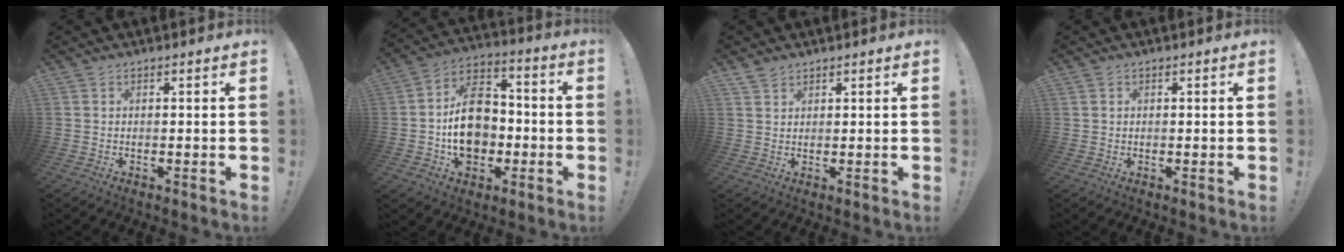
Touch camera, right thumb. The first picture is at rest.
{"total": 16.7, "force": [-2.1, 12.7, 10.6], "torque": [-0.165, 0.018, -0.034]}
{"total": 2.3, "force": [2.0, 1.0, 0.7], "torque": [-0.013, -0.010, 0.038]}
{"total": 0.8, "force": [0.3, 0.7, 0.0], "torque": [0.006, 0.000, 0.004]}